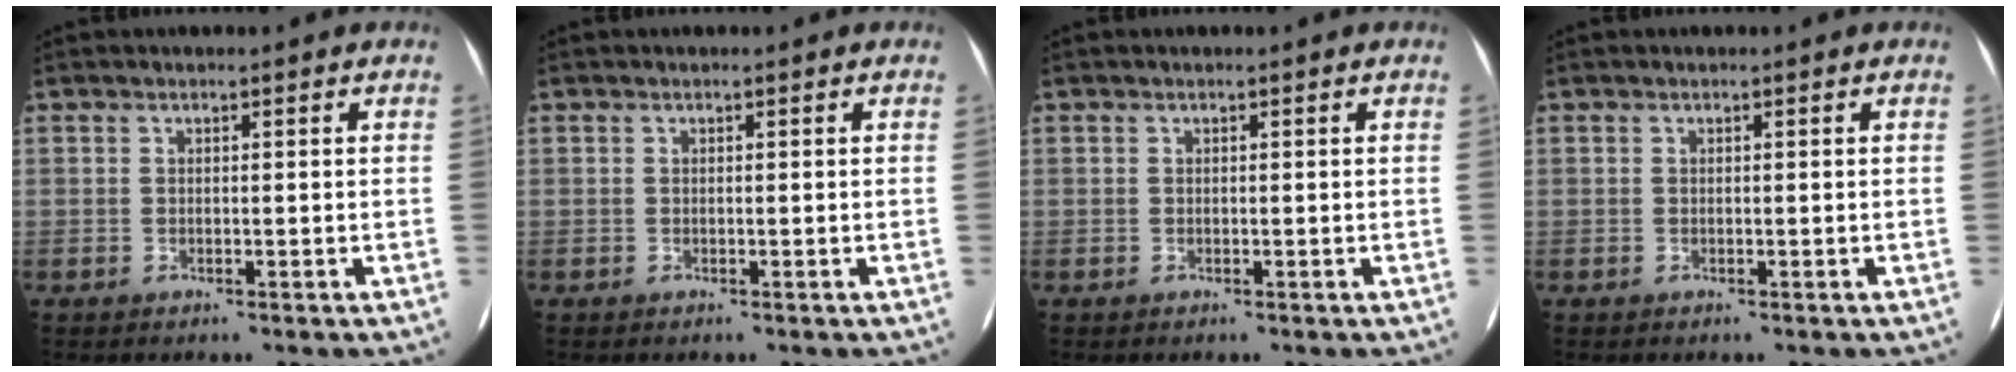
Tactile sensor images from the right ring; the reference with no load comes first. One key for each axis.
{"total": 0.0}
{"total": 0.0}
{"total": 0.0}